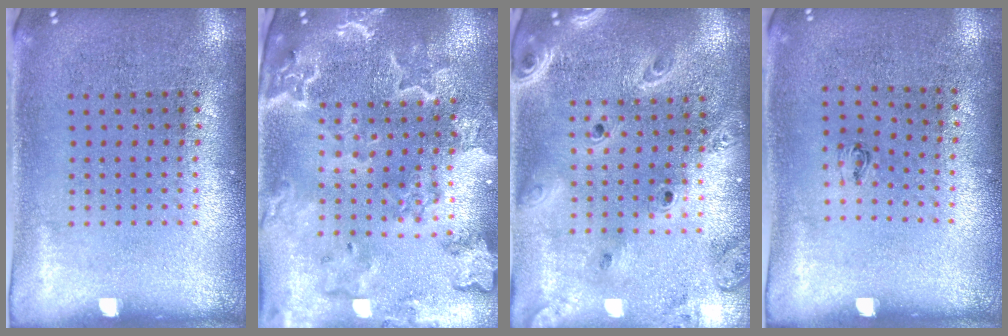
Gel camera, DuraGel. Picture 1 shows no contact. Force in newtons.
{"total": 3.6, "press": 3.1, "slide": 1.7}
{"total": 2.7, "press": 2.3, "slide": 1.3}
{"total": 0.5, "press": 0.2, "slide": 0.5}